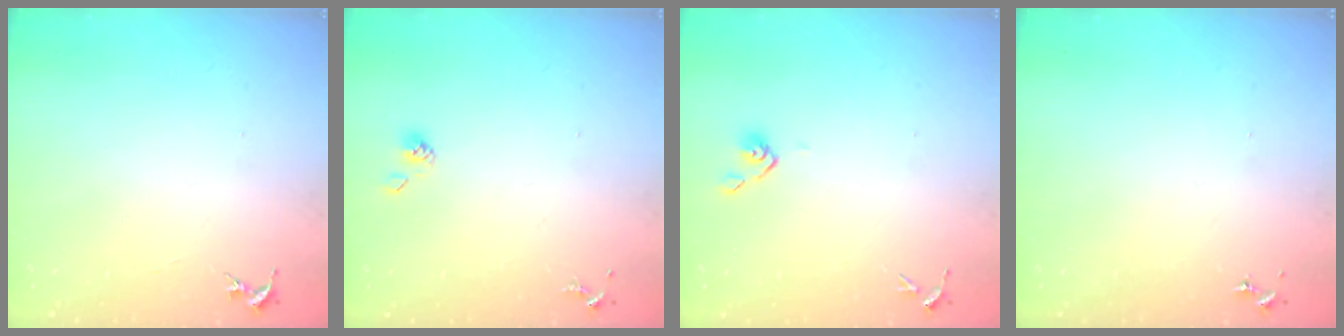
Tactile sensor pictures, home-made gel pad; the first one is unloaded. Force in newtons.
{"total": 3.6, "press": 3.4, "slide": 1.2}
{"total": 4.2, "press": 4.1, "slide": 1.1}
{"total": 0.0}